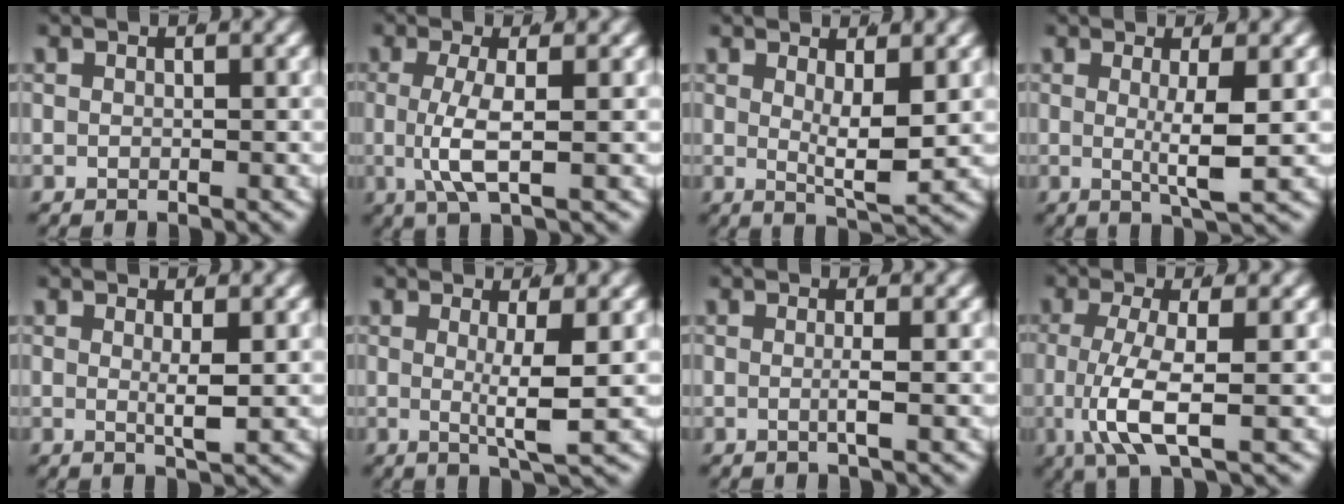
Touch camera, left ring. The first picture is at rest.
{"total": 3.6, "force": [-0.3, 0.5, 3.6], "torque": [-0.082, -0.012, 0.004]}
{"total": 3.4, "force": [1.0, 0.3, 3.3], "torque": [-0.058, -0.019, 0.023]}
{"total": 3.7, "force": [0.2, 0.0, 3.7], "torque": [-0.060, -0.014, 0.008]}
{"total": 1.9, "force": [0.5, -0.2, 1.8], "torque": [-0.034, -0.012, 0.013]}
{"total": 3.8, "force": [0.4, 0.0, 3.7], "torque": [-0.062, -0.014, 0.010]}
{"total": 1.2, "force": [-0.2, -0.4, 1.1], "torque": [-0.022, -0.002, -0.003]}
{"total": 5.2, "force": [-1.0, 1.5, 4.9], "torque": [-0.116, -0.018, -0.003]}